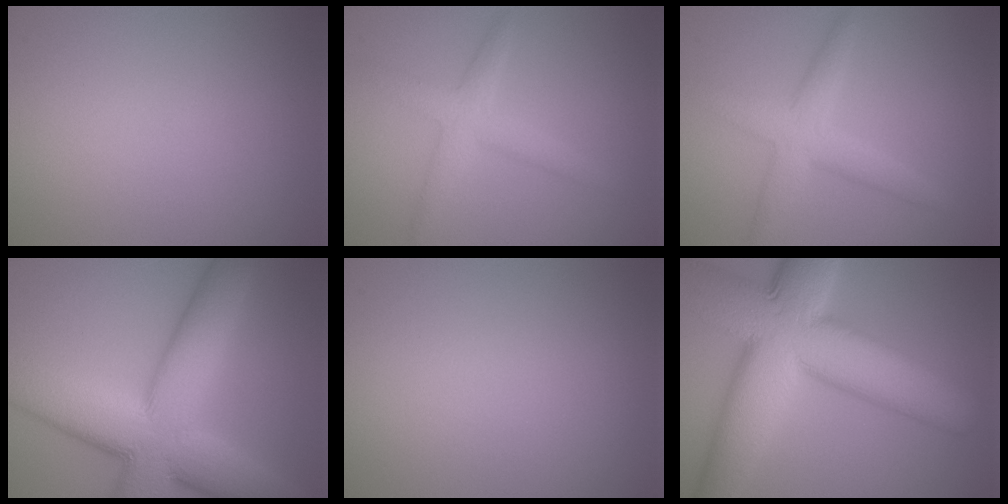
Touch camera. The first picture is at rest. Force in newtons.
{"total": 3.0, "press": 3.0, "slide": 0.2}
{"total": 3.5, "press": 3.5, "slide": 0.1}
{"total": 13.1, "press": 13.1, "slide": 0.9}
{"total": 0.0}
{"total": 14.3, "press": 14.3, "slide": 0.2}